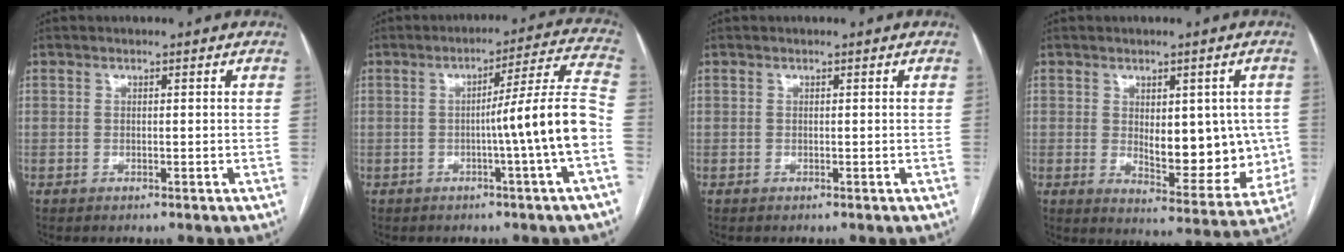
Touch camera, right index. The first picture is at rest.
{"total": 11.5, "force": [-2.8, -2.1, 10.9], "torque": [-0.151, 0.013, -0.042]}
{"total": 0.0}
{"total": 11.8, "force": [0.1, 5.3, 10.5], "torque": [-0.125, -0.006, 0.018]}